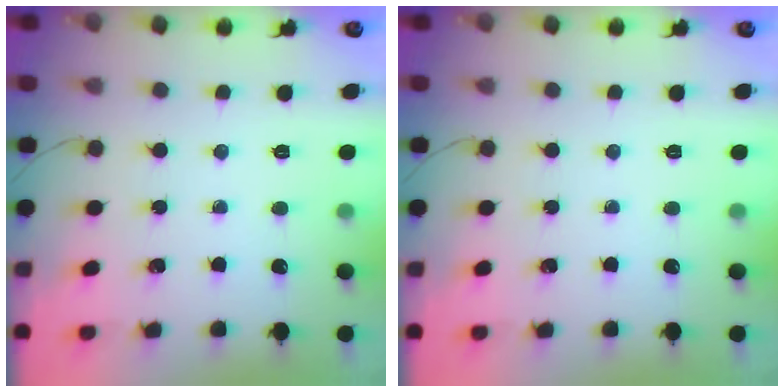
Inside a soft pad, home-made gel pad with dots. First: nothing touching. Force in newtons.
{"total": 0.0}